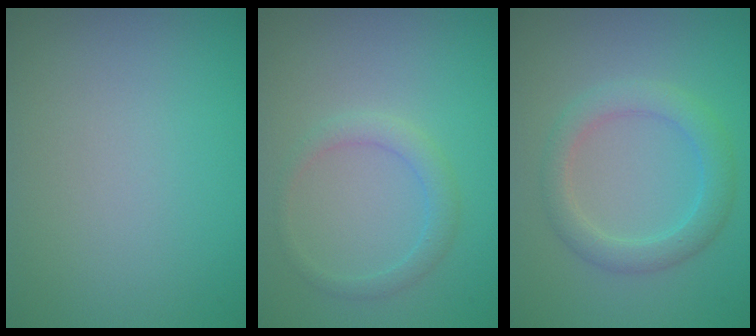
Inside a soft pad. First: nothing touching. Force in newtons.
{"total": 1.8, "press": 1.8, "slide": 0.0}
{"total": 3.2, "press": 3.2, "slide": 0.1}